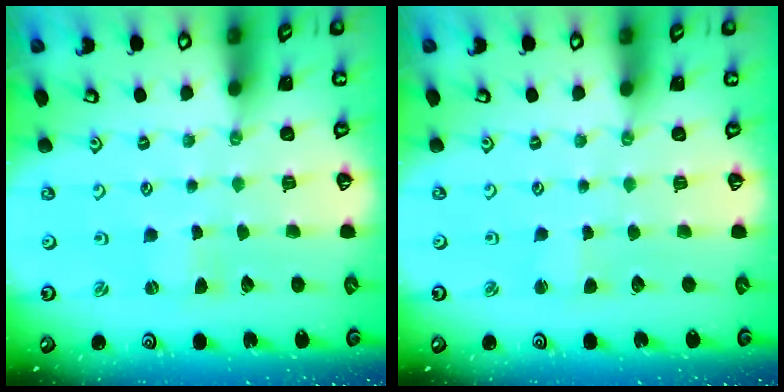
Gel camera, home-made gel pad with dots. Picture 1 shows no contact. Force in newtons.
{"total": 1.6, "press": 1.6, "slide": 0.3}